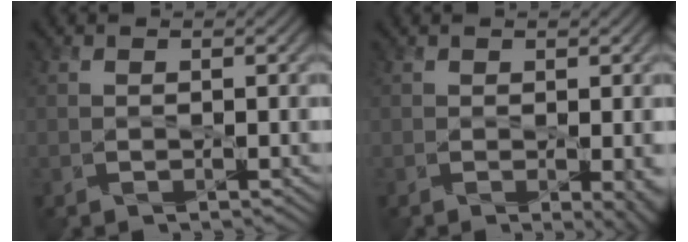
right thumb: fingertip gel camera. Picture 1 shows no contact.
{"total": 2.6, "force": [-0.4, 1.0, 2.3], "torque": [-0.028, -0.005, -0.005]}